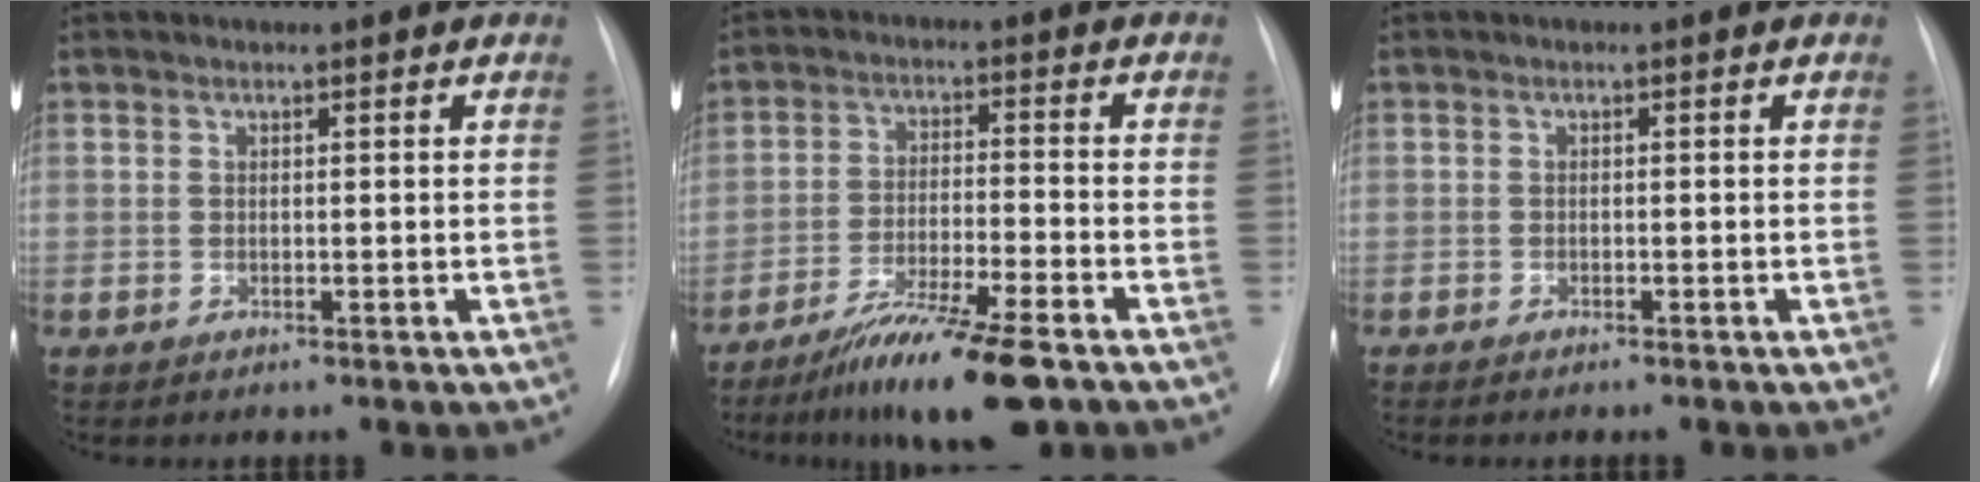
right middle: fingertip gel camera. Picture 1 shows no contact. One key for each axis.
{"total": 11.1, "fx": -7.8, "fy": 0.5, "fz": 7.8, "tx": -0.139, "ty": -0.032, "tz": -0.136}
{"total": 2.0, "fx": -1.7, "fy": 0.4, "fz": 1.0, "tx": -0.018, "ty": -0.005, "tz": -0.017}